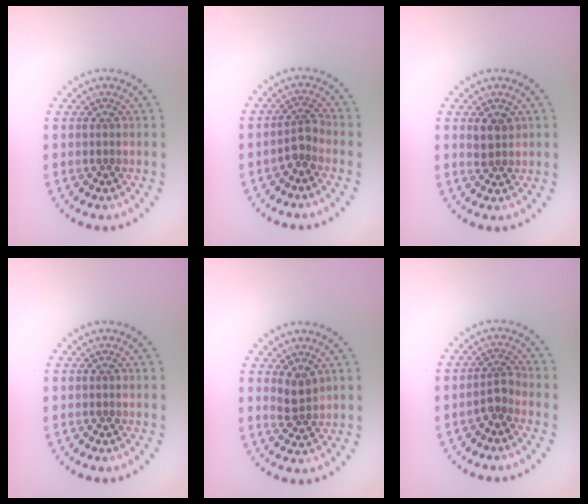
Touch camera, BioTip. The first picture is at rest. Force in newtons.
{"total": 1.8, "press": 1.3, "slide": 1.3}
{"total": 1.8, "press": 1.6, "slide": 0.6}
{"total": 0.0}
{"total": 1.6, "press": 1.4, "slide": 0.8}
{"total": 1.8, "press": 1.4, "slide": 1.2}